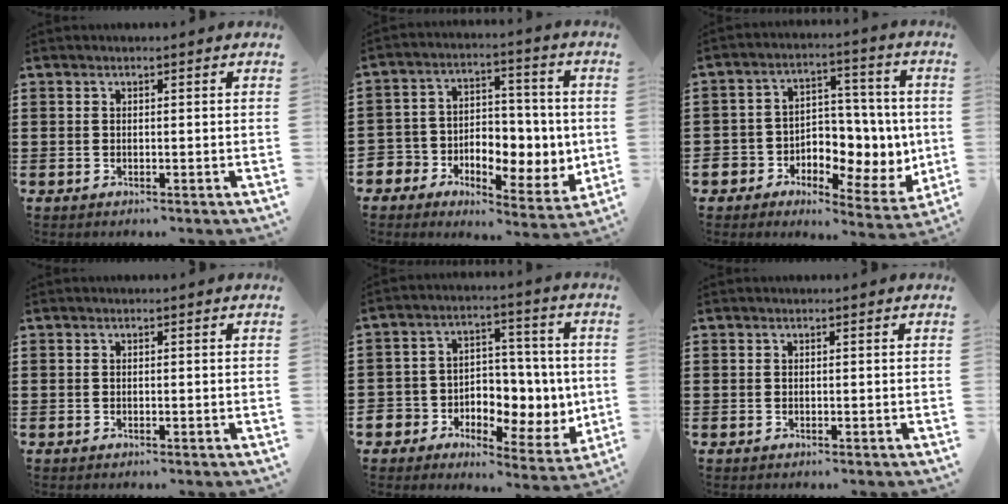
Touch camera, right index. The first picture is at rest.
{"total": 6.4, "force": [-0.3, 6.0, 2.2], "torque": [-0.056, -0.012, -0.003]}
{"total": 6.6, "force": [-0.1, 6.1, 2.5], "torque": [-0.055, -0.008, 0.002]}
{"total": 0.0}
{"total": 6.7, "force": [0.2, 6.3, 2.1], "torque": [-0.051, -0.013, 0.008]}
{"total": 0.0}